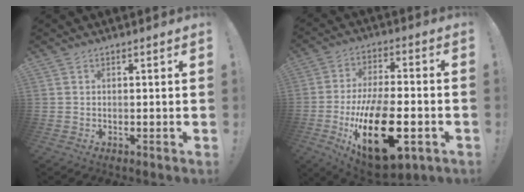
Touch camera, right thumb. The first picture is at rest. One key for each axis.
{"total": 24.7, "fx": -7.3, "fy": 11.8, "fz": 20.4, "tx": -0.353, "ty": 0.032, "tz": -0.105}